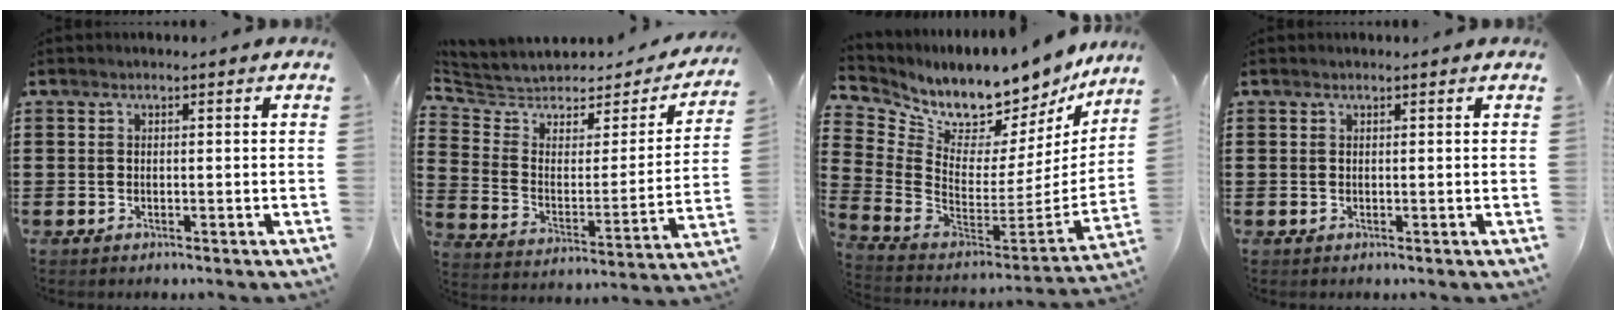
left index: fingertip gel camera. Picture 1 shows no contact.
{"total": 4.5, "force": [4.0, 2.0, 0.7], "torque": [-0.047, -0.034, 0.063]}
{"total": 8.2, "force": [7.8, 2.1, 1.2], "torque": [-0.067, -0.083, 0.133]}
{"total": 0.0}